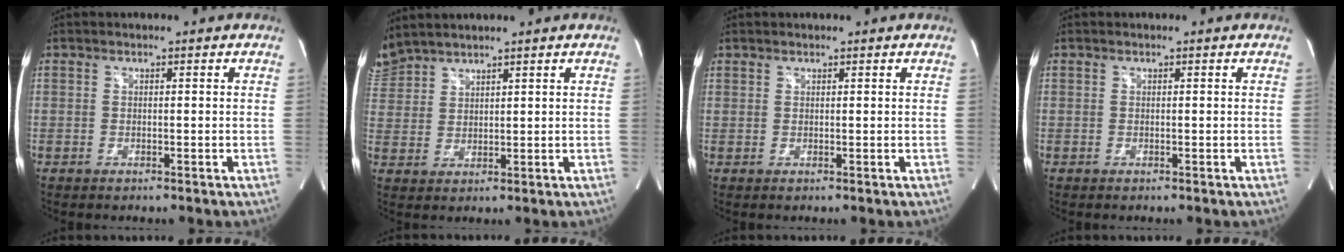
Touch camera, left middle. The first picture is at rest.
{"total": 5.2, "force": [5.1, 1.1, 0.7], "torque": [-0.022, 0.024, 0.105]}
{"total": 0.8, "force": [0.6, 0.5, 0.0], "torque": [0.003, 0.003, 0.008]}
{"total": 0.0}